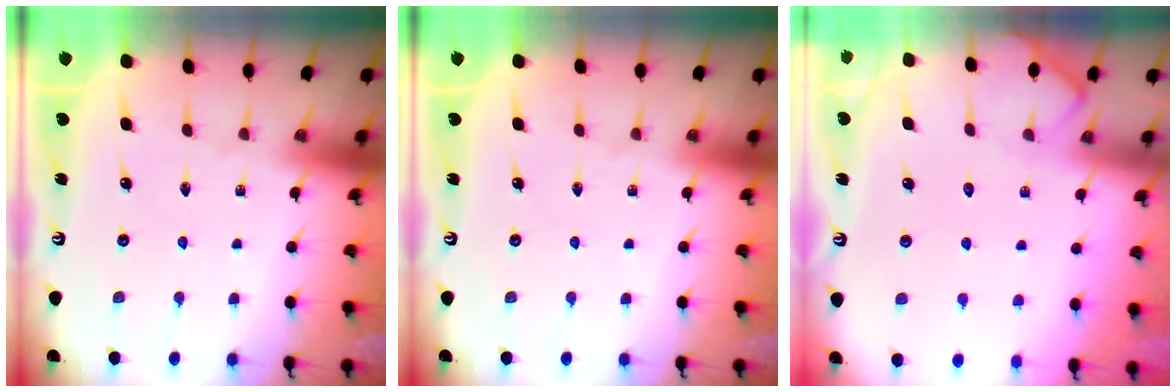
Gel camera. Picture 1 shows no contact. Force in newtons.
{"total": 0.0}
{"total": 4.9, "press": 4.9, "slide": 0.6}